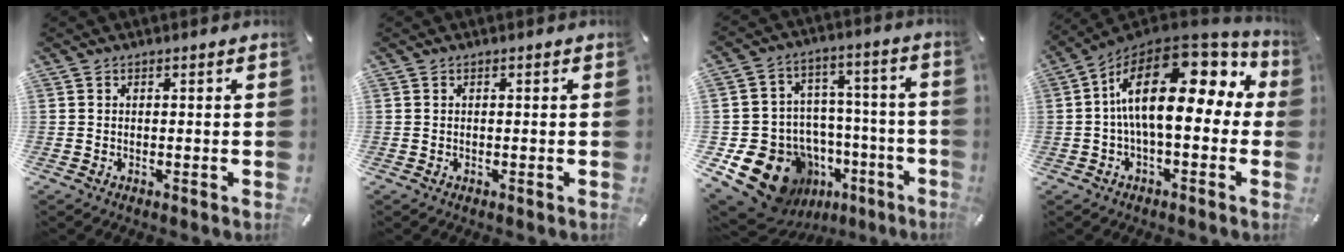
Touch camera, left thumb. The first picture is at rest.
{"total": 0.0}
{"total": 18.7, "force": [-9.4, 14.3, 7.4], "torque": [-0.110, 0.047, -0.126]}
{"total": 20.9, "force": [3.7, 9.3, 18.3], "torque": [-0.314, -0.029, 0.067]}